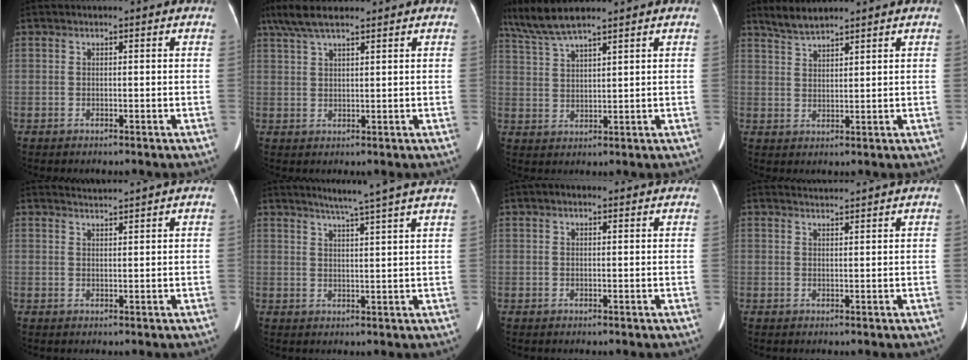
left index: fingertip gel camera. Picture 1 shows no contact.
{"total": 6.7, "force": [5.2, 1.3, 4.1], "torque": [-0.086, 0.029, 0.096]}
{"total": 7.3, "force": [6.2, 0.3, 3.9], "torque": [-0.088, 0.020, 0.122]}
{"total": 3.6, "force": [3.4, 0.3, 1.1], "torque": [-0.029, 0.010, 0.069]}
{"total": 1.6, "force": [1.4, -0.7, -0.3], "torque": [-0.001, 0.001, 0.032]}
{"total": 7.6, "force": [6.2, -1.8, 4.1], "torque": [-0.060, 0.004, 0.081]}
{"total": 1.4, "force": [0.8, 0.8, 0.8], "torque": [-0.019, 0.018, 0.009]}
{"total": 1.5, "force": [1.3, -0.5, -0.5], "torque": [0.000, 0.004, 0.029]}